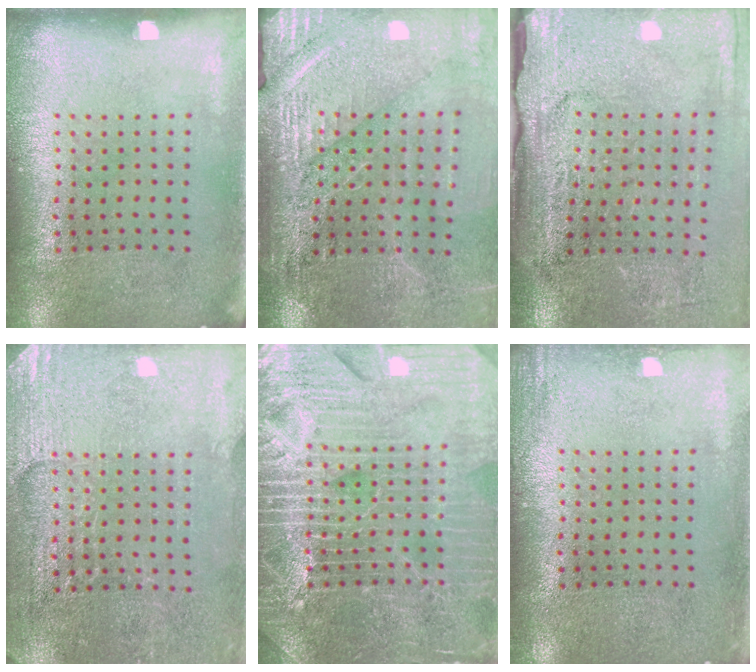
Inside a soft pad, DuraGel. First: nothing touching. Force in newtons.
{"total": 3.2, "press": 3.2, "slide": 0.2}
{"total": 3.4, "press": 3.1, "slide": 1.3}
{"total": 2.9, "press": 2.8, "slide": 0.2}
{"total": 7.0, "press": 7.0, "slide": 0.8}
{"total": 1.2, "press": 1.2, "slide": 0.1}